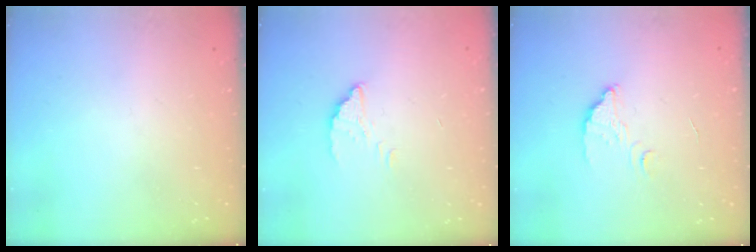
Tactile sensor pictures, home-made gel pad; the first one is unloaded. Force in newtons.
{"total": 2.1, "press": 2.1, "slide": 0.2}
{"total": 3.9, "press": 3.9, "slide": 0.2}